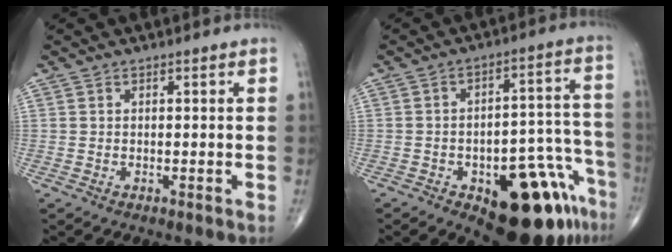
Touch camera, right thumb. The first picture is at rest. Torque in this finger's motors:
{"motor_torque": [3.06, 1.94, 1.24, -1.42, 0.10]}